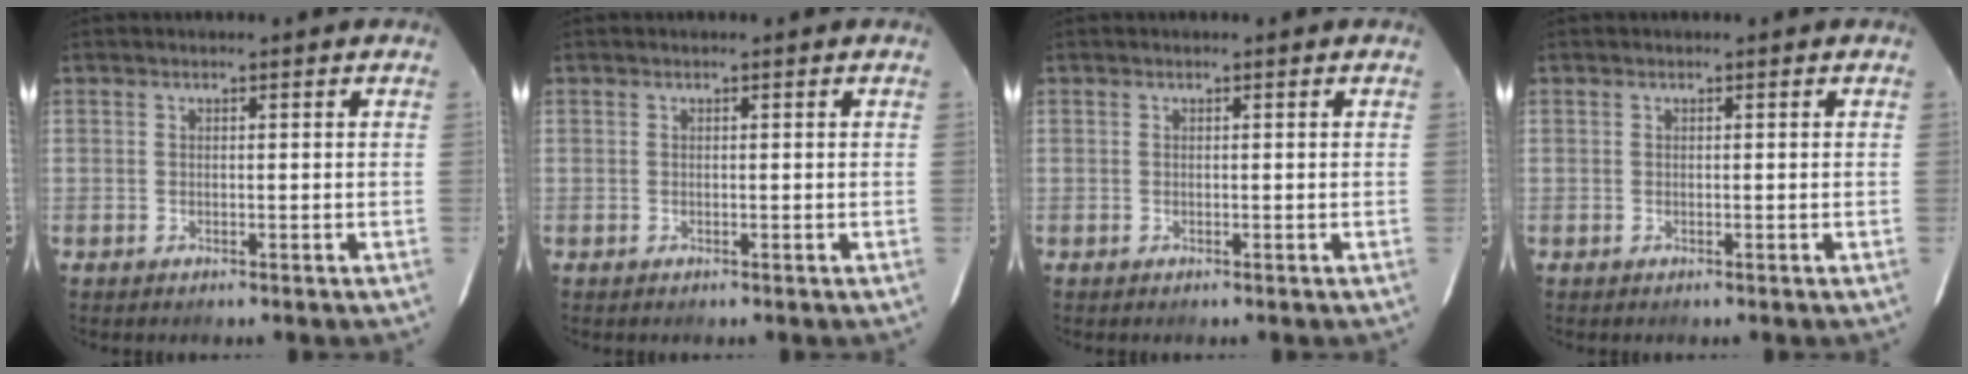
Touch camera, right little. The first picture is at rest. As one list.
[{"total": 0.0}, {"total": 0.0}, {"total": 0.0}]